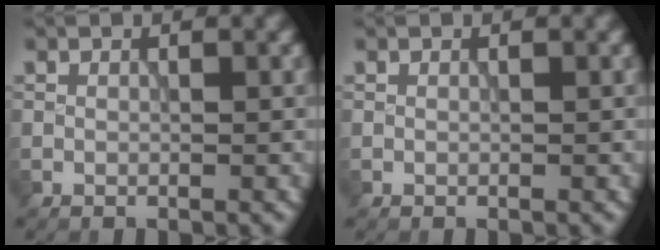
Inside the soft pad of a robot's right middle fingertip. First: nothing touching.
{"total": 0.0}